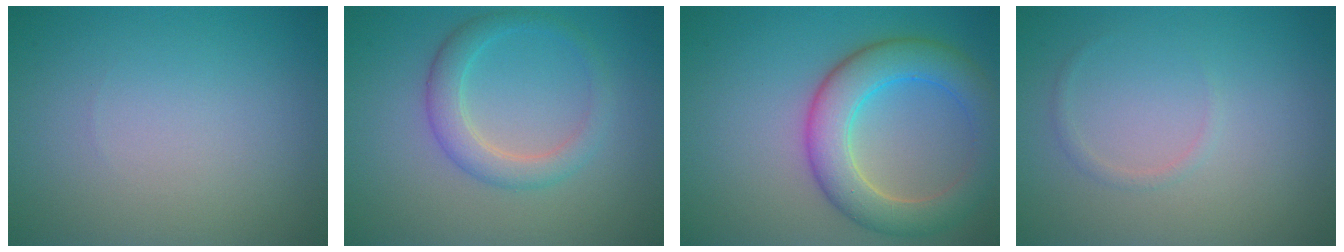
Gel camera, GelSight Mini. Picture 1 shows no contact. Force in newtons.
{"total": 3.0, "press": 3.0, "slide": 0.2}
{"total": 6.6, "press": 6.6, "slide": 0.4}
{"total": 0.7, "press": 0.7, "slide": 0.0}